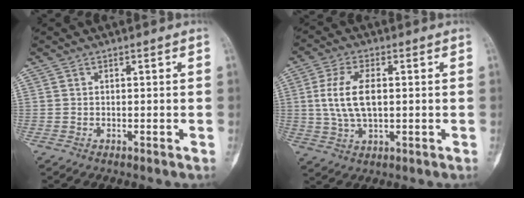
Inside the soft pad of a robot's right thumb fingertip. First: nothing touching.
{"total": 9.5, "force": [0.8, 4.9, 8.2], "torque": [-0.166, 0.005, 0.018]}